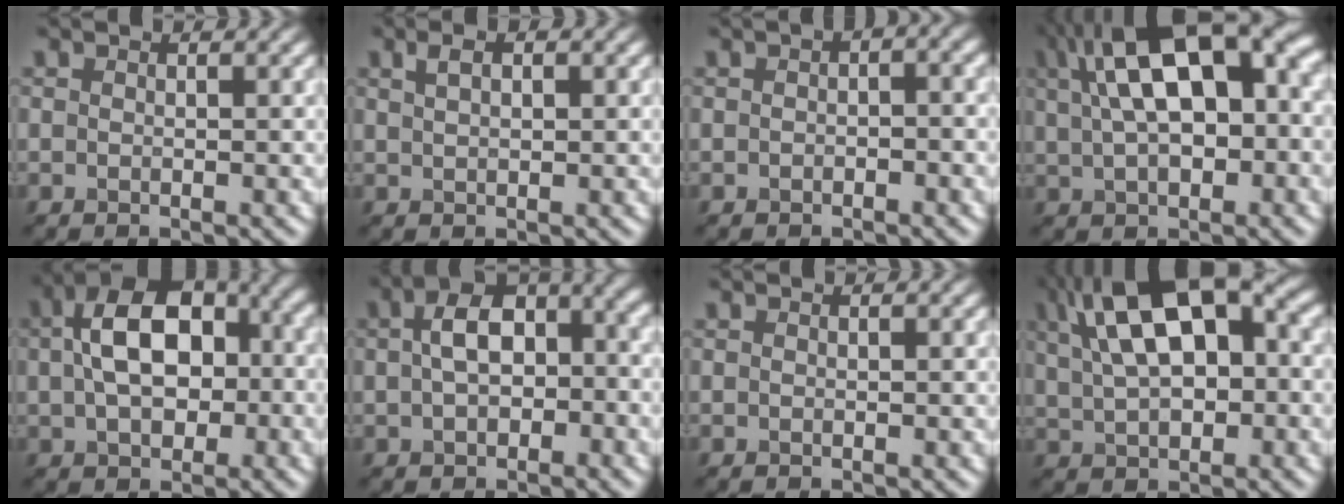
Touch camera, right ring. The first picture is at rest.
{"total": 0.8, "force": [0.2, -0.8, 0.0], "torque": [-0.022, 0.003, 0.034]}
{"total": 2.1, "force": [-0.1, 0.8, 1.9], "torque": [-0.021, 0.010, -0.003]}
{"total": 11.2, "force": [3.0, 4.7, 9.7], "torque": [-0.162, 0.024, 0.074]}
{"total": 8.3, "force": [0.5, 4.7, 6.9], "torque": [-0.150, 0.019, 0.030]}
{"total": 4.6, "force": [-0.4, 2.2, 4.0], "torque": [-0.089, 0.015, 0.015]}
{"total": 0.0}
{"total": 10.0, "force": [3.0, 4.4, 8.4], "torque": [-0.160, 0.024, 0.075]}